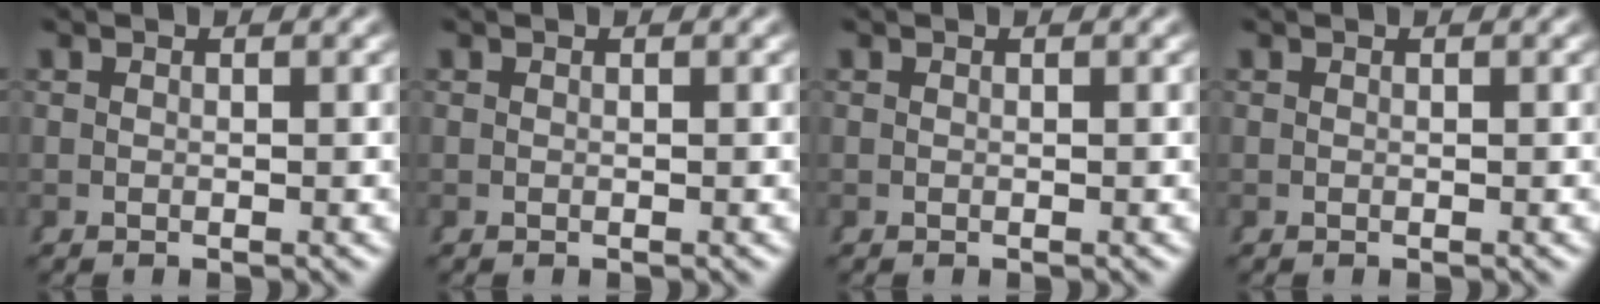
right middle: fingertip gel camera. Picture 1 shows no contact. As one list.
[{"total": 0.0}, {"total": 0.0}, {"total": 0.0}]